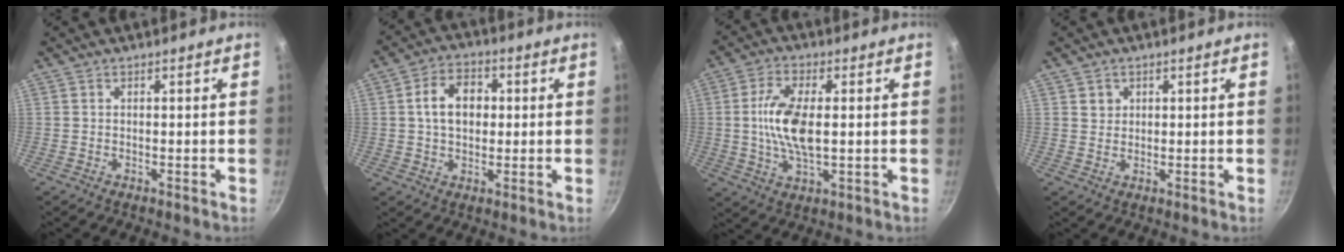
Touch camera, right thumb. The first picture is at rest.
{"total": 8.5, "force": [1.0, 6.2, 5.8], "torque": [-0.076, 0.014, 0.010]}
{"total": 10.5, "force": [0.6, 4.8, 9.3], "torque": [-0.183, 0.004, 0.009]}
{"total": 2.0, "force": [0.8, 1.8, 0.4], "torque": [0.005, 0.004, 0.013]}